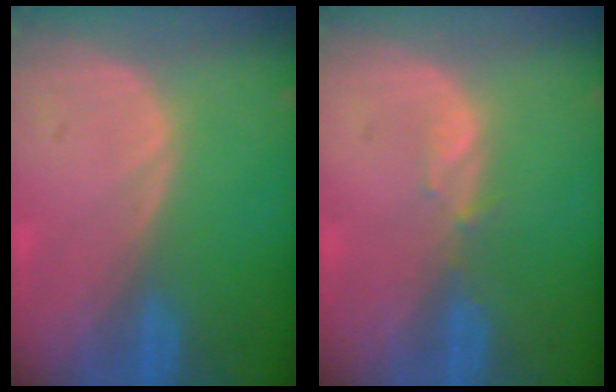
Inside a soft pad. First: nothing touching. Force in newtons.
{"total": 1.1, "press": 1.1, "slide": 0.2}